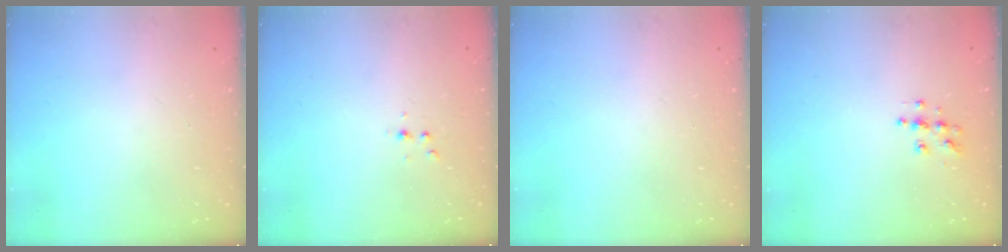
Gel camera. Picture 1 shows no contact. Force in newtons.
{"total": 3.1, "press": 2.7, "slide": 1.6}
{"total": 0.0}
{"total": 5.4, "press": 5.4, "slide": 0.4}